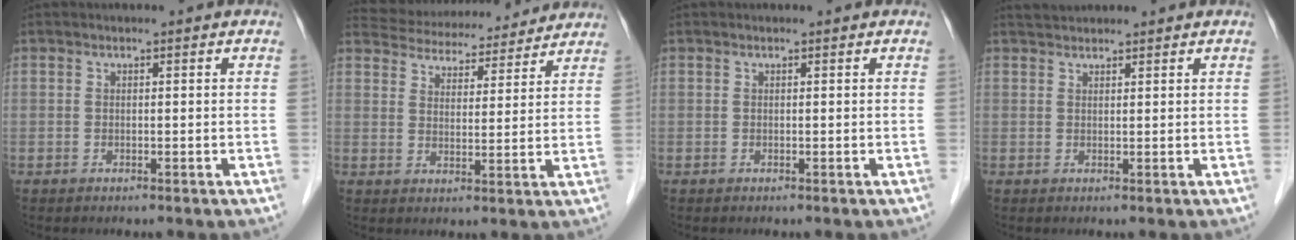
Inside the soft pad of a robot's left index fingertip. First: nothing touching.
{"total": 16.7, "force": [15.7, 4.1, 3.8], "torque": [-0.060, 0.029, 0.215]}
{"total": 0.0}
{"total": 2.1, "force": [2.0, 0.3, 0.1], "torque": [-0.008, 0.021, 0.040]}